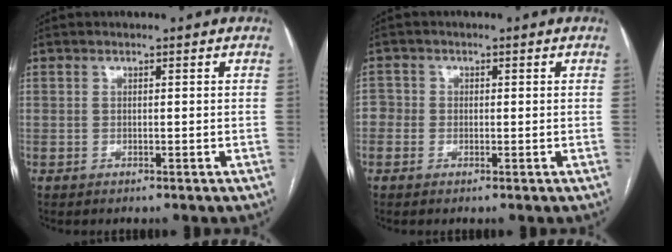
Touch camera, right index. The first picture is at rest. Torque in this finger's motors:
{"motor_torque": [0.83, -0.12, 0.40, 0.13]}